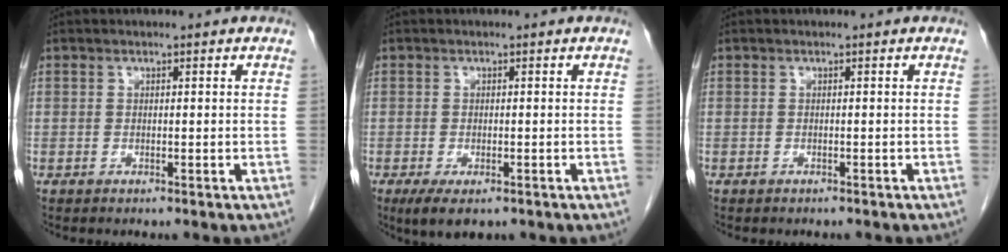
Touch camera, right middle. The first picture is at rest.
{"total": 4.4, "force": [-2.7, 1.7, 3.0], "torque": [-0.054, -0.010, -0.039]}
{"total": 1.3, "force": [-1.2, 0.5, 0.4], "torque": [-0.014, -0.002, -0.014]}